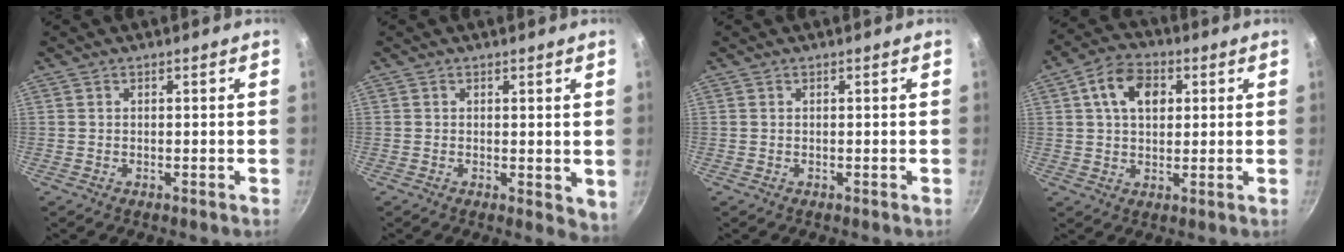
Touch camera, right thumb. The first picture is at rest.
{"total": 3.8, "force": [0.5, 2.2, 3.1], "torque": [-0.035, -0.007, 0.008]}
{"total": 0.0}
{"total": 9.5, "force": [2.7, 6.5, 6.5], "torque": [-0.093, 0.007, 0.035]}